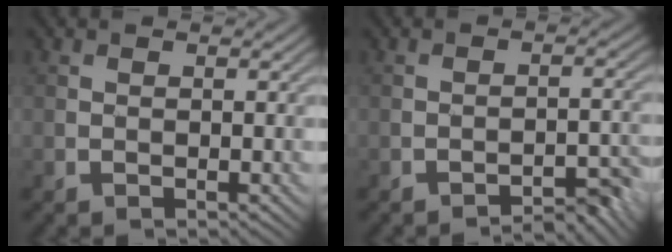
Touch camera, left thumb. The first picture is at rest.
{"total": 3.0, "force": [-2.7, 0.4, 1.3], "torque": [-0.015, 0.012, -0.038]}